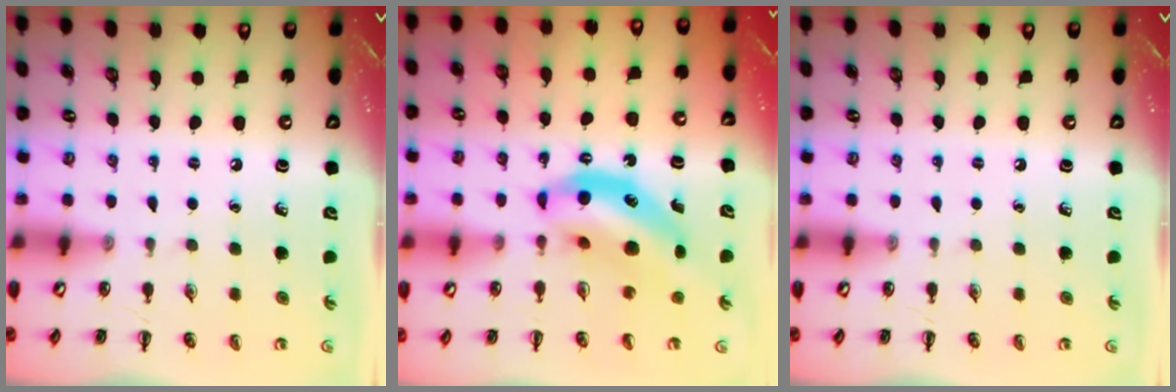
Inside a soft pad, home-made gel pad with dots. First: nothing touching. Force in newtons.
{"total": 11.5, "press": 11.2, "slide": 2.9}
{"total": 0.0}